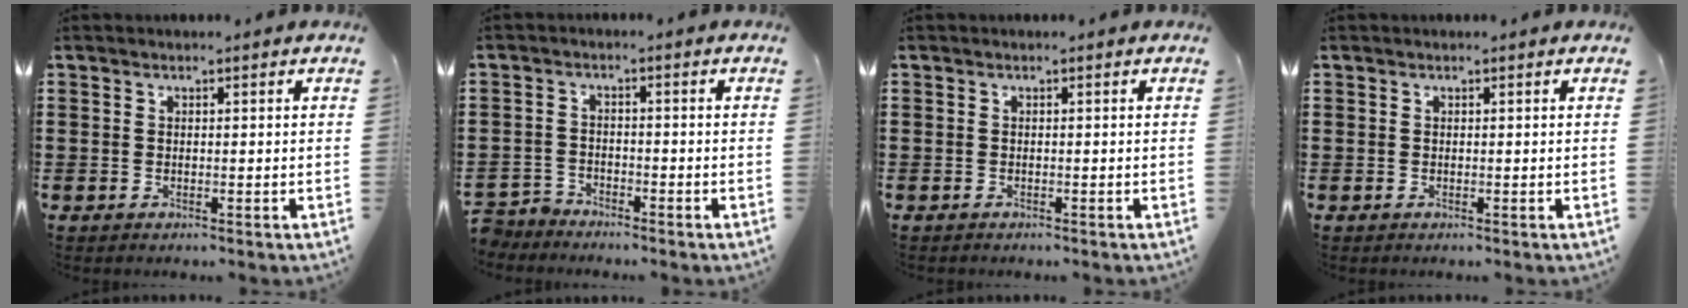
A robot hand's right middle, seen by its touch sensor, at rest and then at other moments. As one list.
[{"total": 2.9, "force": [-2.9, 0.6, -0.2], "torque": [-0.010, -0.003, -0.065]}, {"total": 0.0}, {"total": 0.0}]